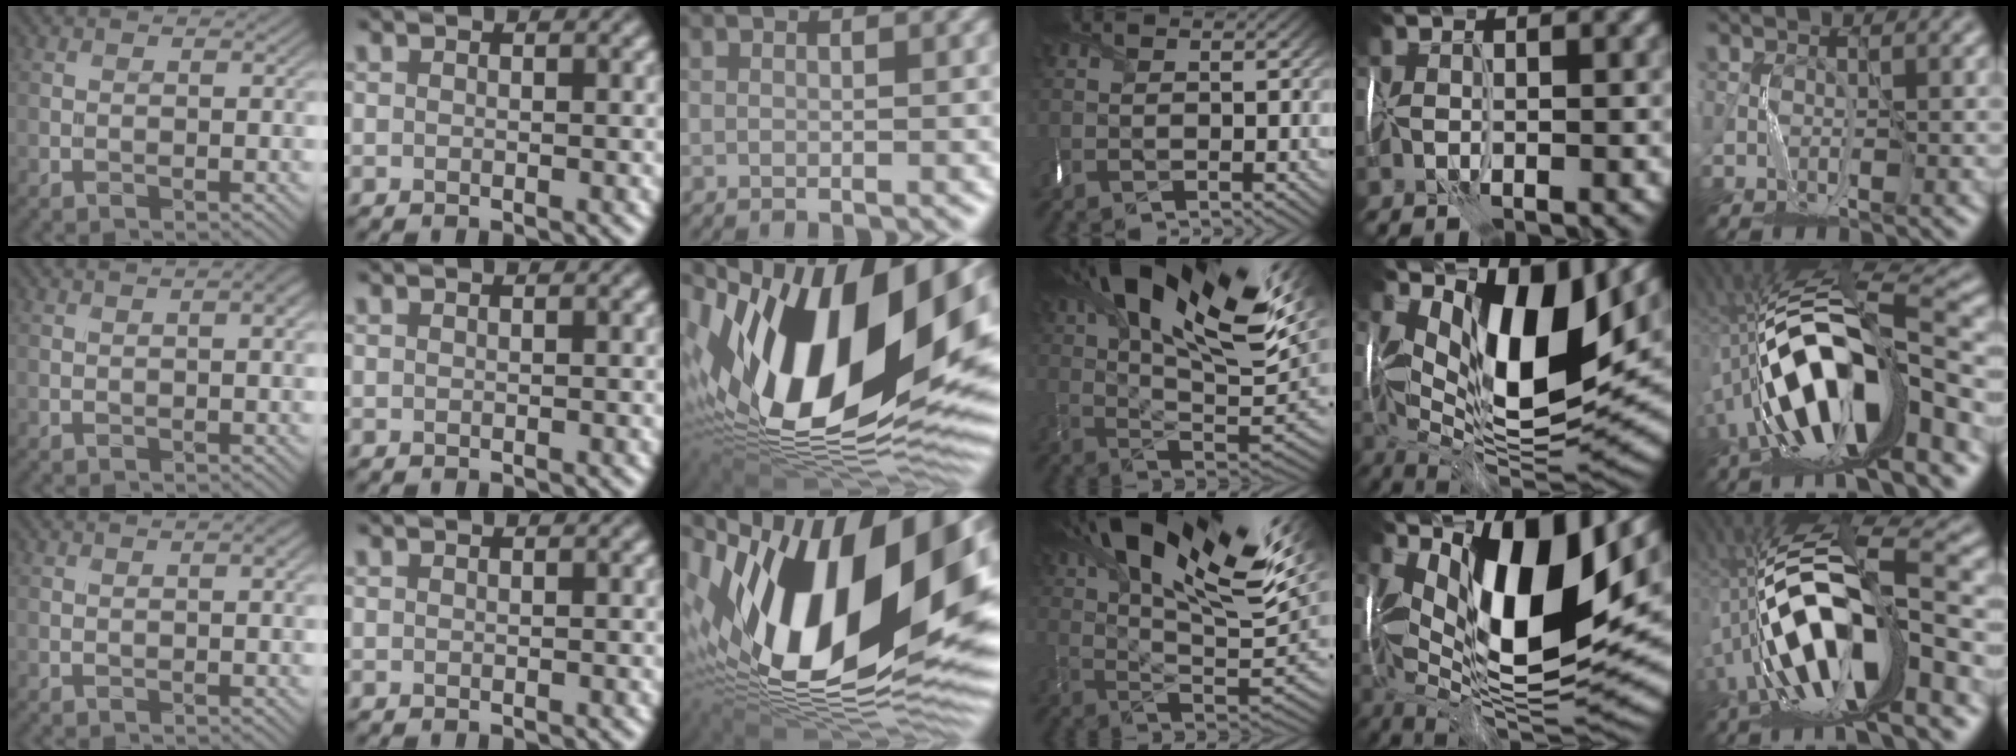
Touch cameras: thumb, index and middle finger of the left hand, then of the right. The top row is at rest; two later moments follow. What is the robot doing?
{"motion": "wrap", "object": "thread"}